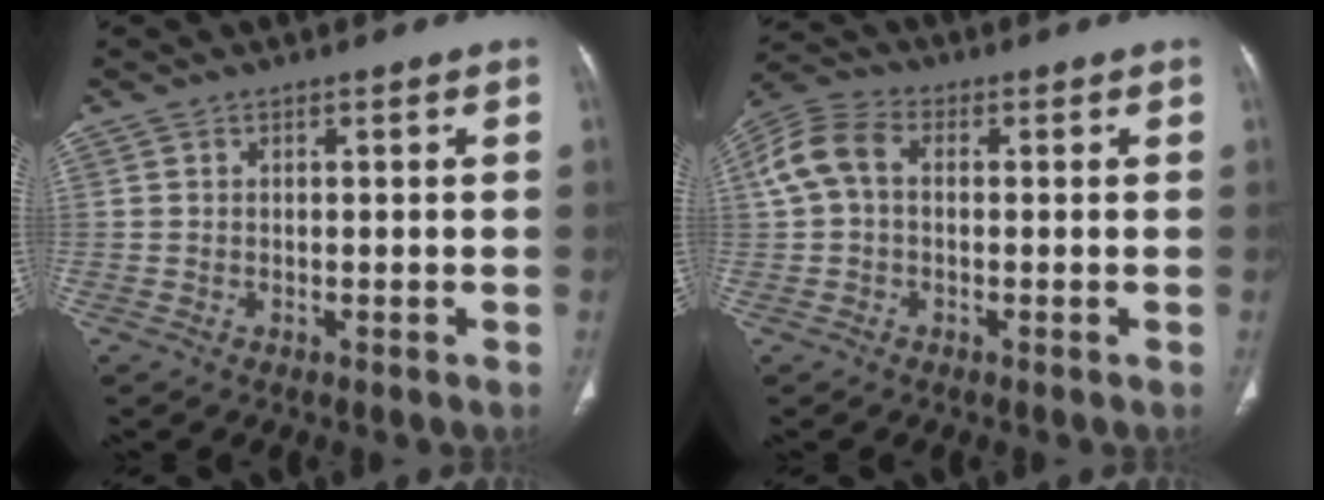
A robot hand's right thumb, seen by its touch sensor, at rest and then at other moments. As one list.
[{"total": 7.7, "force": [0.6, 5.3, 5.5], "torque": [-0.119, 0.027, 0.003]}]